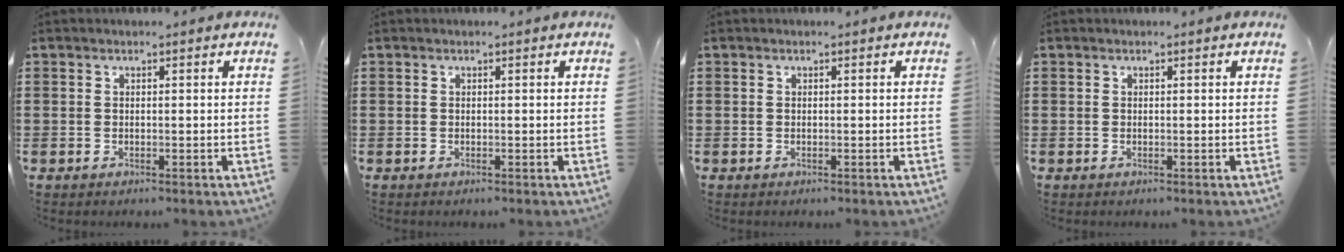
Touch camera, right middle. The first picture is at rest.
{"total": 0.0}
{"total": 0.0}
{"total": 0.0}